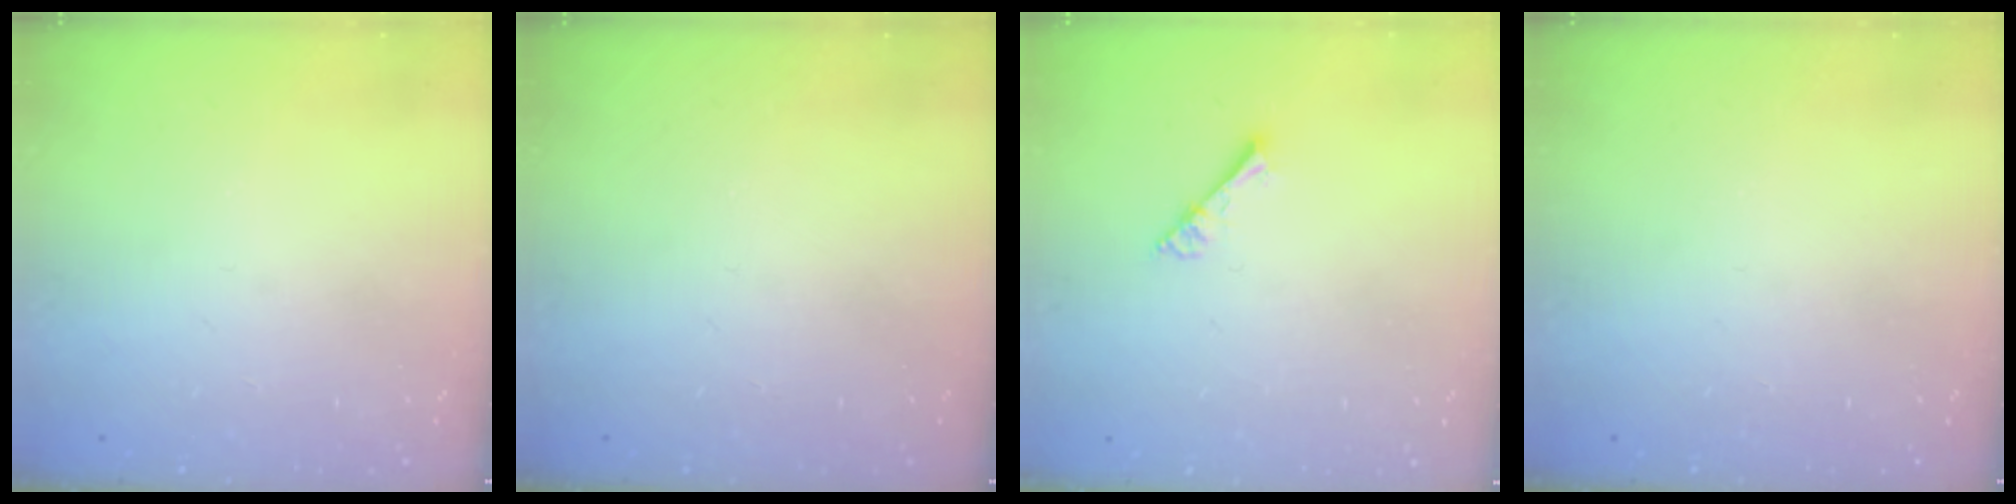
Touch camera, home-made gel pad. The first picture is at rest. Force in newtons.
{"total": 0.0}
{"total": 2.9, "press": 2.9, "slide": 0.3}
{"total": 0.0}